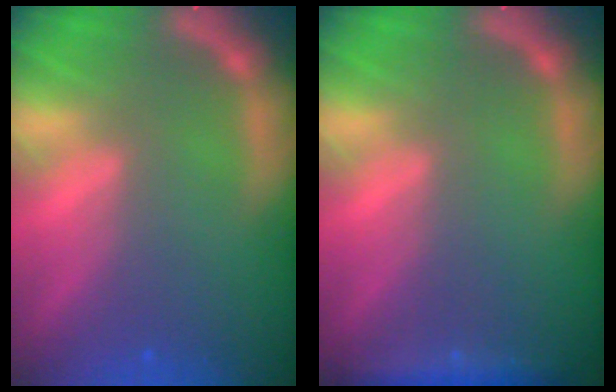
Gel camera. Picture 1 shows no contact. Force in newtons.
{"total": 2.4}